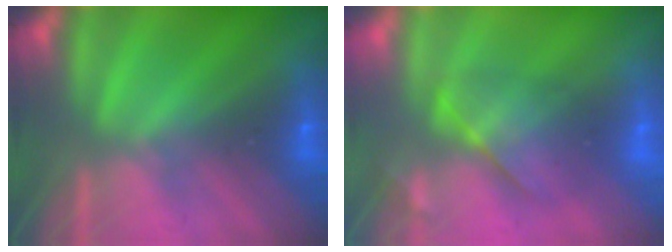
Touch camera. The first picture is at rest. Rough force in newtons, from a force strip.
{"total": 3.7}